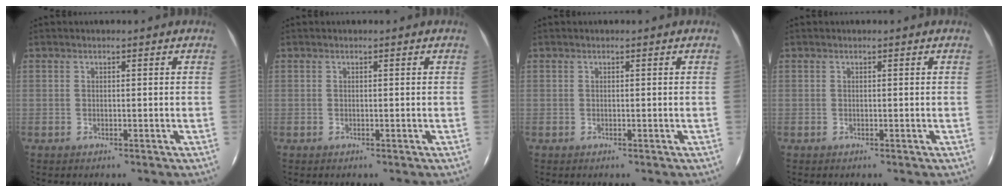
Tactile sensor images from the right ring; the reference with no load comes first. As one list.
[{"total": 0.0}, {"total": 0.0}, {"total": 0.0}]